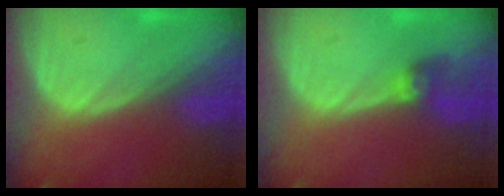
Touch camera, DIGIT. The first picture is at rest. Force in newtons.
{"total": 2.7, "press": 2.7, "slide": 0.3}